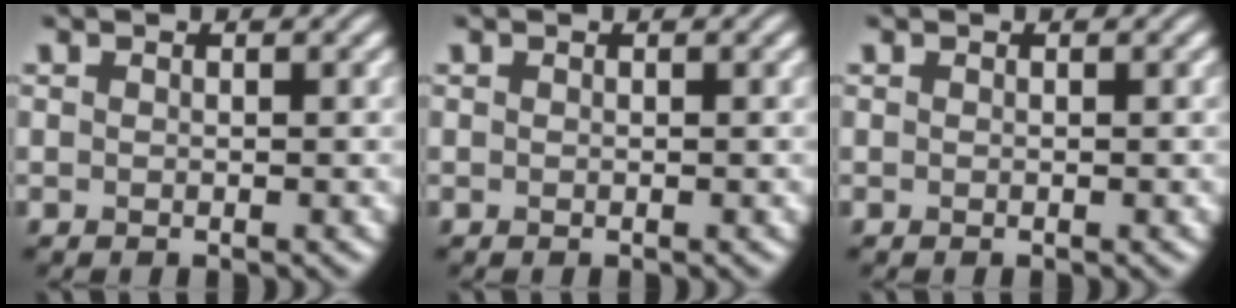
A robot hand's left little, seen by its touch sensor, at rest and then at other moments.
{"total": 0.0}
{"total": 0.0}